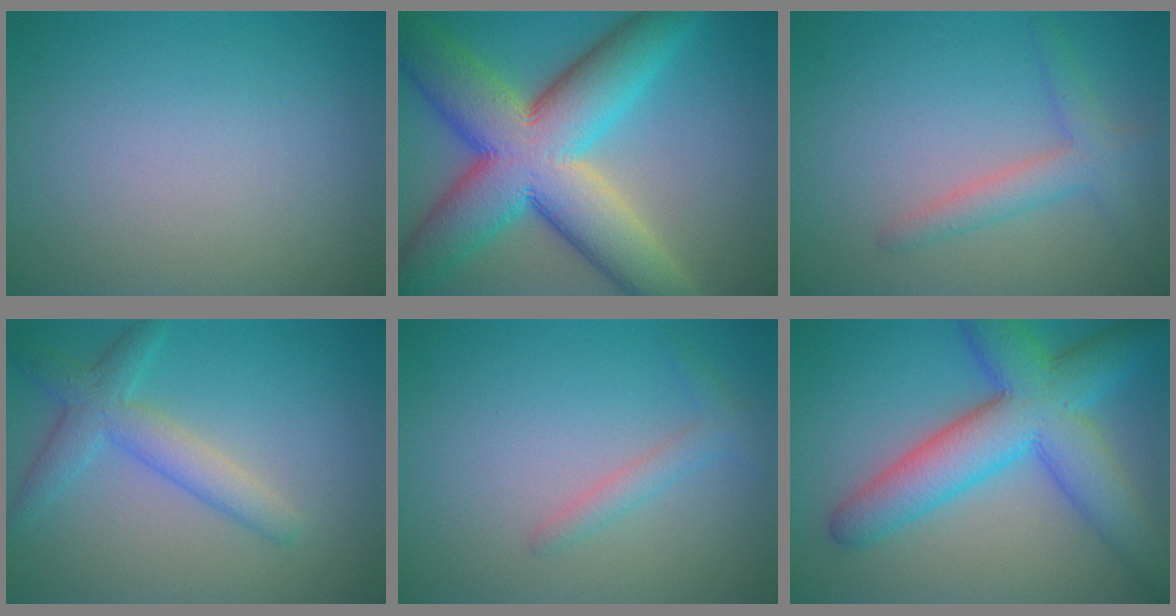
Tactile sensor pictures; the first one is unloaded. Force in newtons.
{"total": 14.5, "press": 14.5, "slide": 0.9}
{"total": 2.7, "press": 2.7, "slide": 0.3}
{"total": 3.7, "press": 3.7, "slide": 0.1}
{"total": 1.5, "press": 1.5, "slide": 0.1}
{"total": 9.5, "press": 9.5, "slide": 0.2}